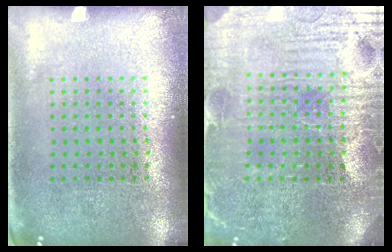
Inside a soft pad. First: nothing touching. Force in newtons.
{"total": 4.0, "press": 3.9, "slide": 1.0}